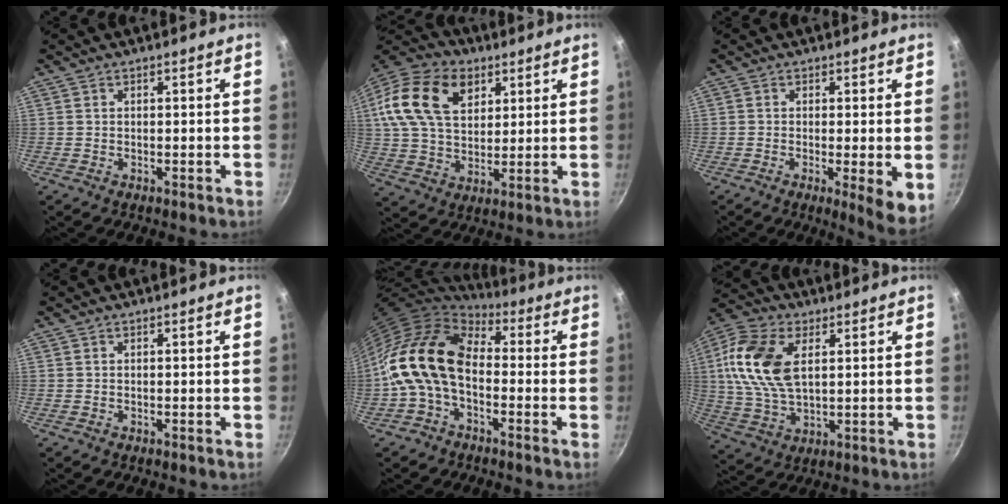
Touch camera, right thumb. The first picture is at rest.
{"total": 21.0, "force": [7.8, 14.1, 13.6], "torque": [-0.256, 0.010, 0.133]}
{"total": 6.5, "force": [-0.8, 1.2, 6.4], "torque": [-0.087, -0.020, -0.011]}
{"total": 0.0}
{"total": 14.8, "force": [-1.6, 9.8, 11.0], "torque": [-0.179, 0.036, -0.049]}
{"total": 15.3, "force": [3.7, 8.8, 11.9], "torque": [-0.229, -0.002, 0.068]}